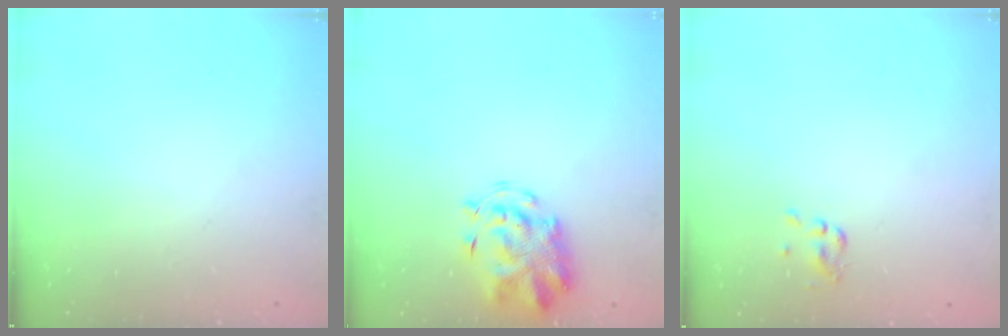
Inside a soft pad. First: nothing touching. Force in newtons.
{"total": 3.8, "press": 3.7, "slide": 1.2}
{"total": 1.8, "press": 1.7, "slide": 0.7}